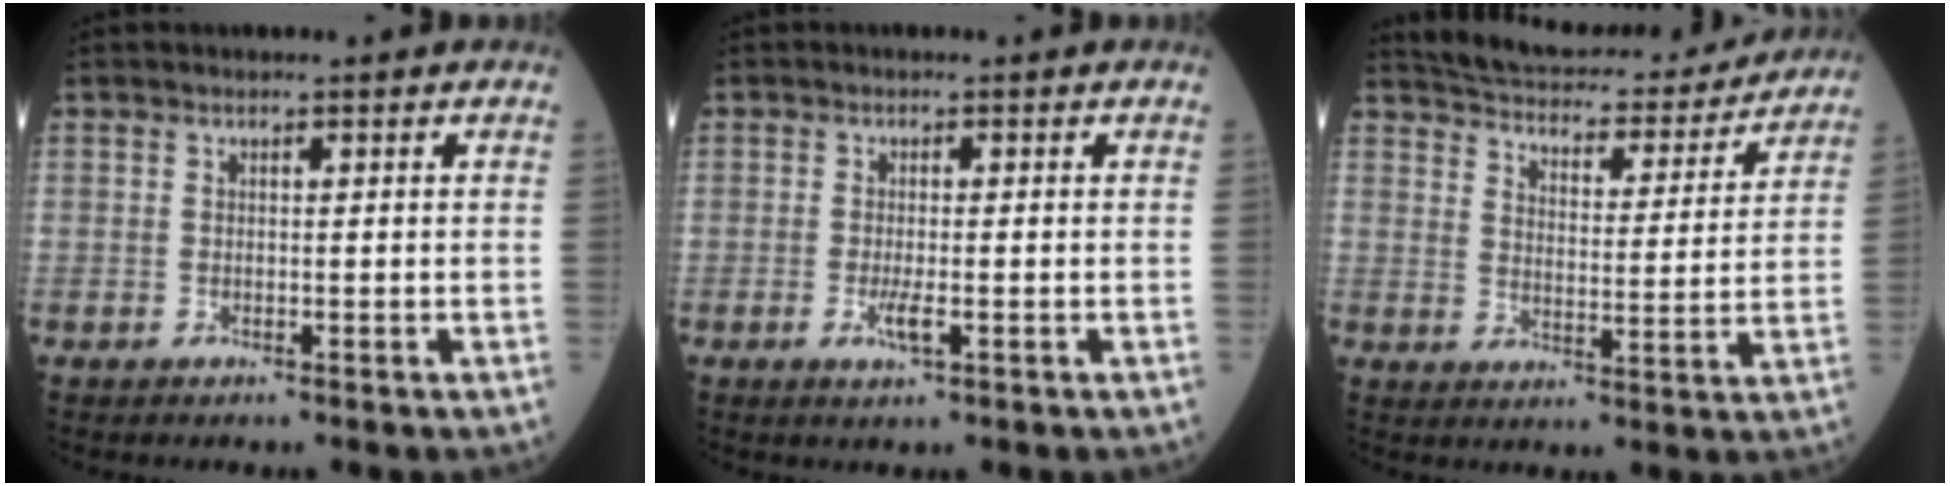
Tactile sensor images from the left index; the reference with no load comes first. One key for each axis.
{"total": 2.4, "fx": -0.8, "fy": 0.4, "fz": 2.2, "tx": -0.049, "ty": -0.005, "tz": -0.012}
{"total": 18.1, "fx": 17.1, "fy": 3.6, "fz": 4.8, "tx": -0.064, "ty": -0.009, "tz": 0.226}